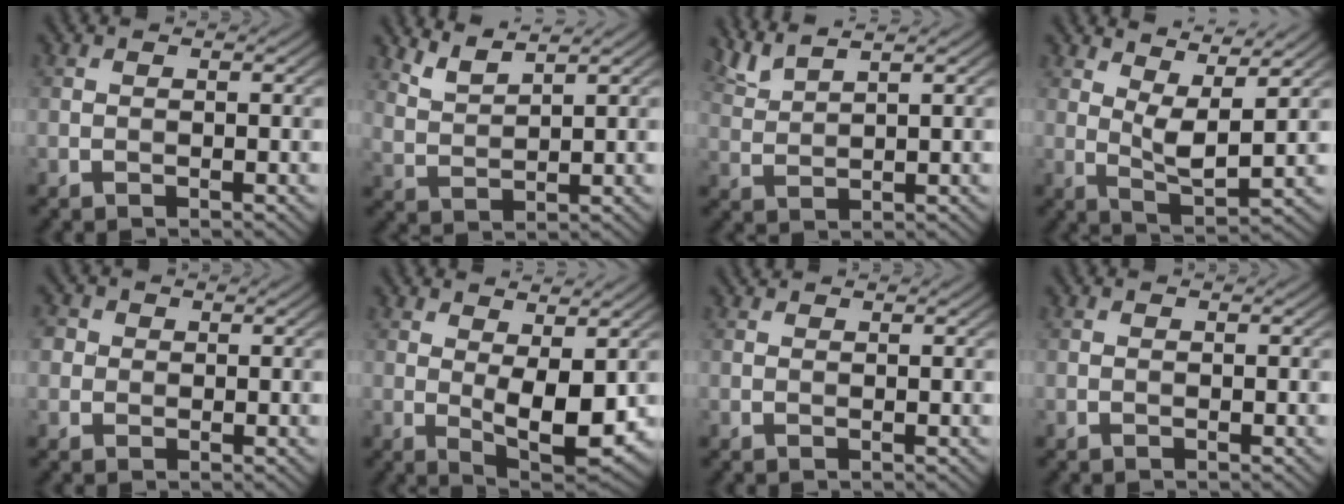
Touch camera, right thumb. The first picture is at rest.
{"total": 4.0, "force": [3.4, 0.8, 2.0], "torque": [-0.043, -0.001, 0.078]}
{"total": 4.2, "force": [3.4, 0.6, 2.3], "torque": [-0.051, 0.011, 0.075]}
{"total": 6.2, "force": [3.8, 1.7, 4.5], "torque": [-0.088, -0.007, 0.073]}
{"total": 2.5, "force": [0.7, 2.3, 0.8], "torque": [-0.028, 0.001, 0.009]}
{"total": 6.5, "force": [1.0, 2.4, 5.9], "torque": [-0.106, -0.007, 0.023]}
{"total": 0.6, "force": [0.6, 0.0, 0.1], "torque": [-0.005, 0.003, 0.012]}
{"total": 0.0}